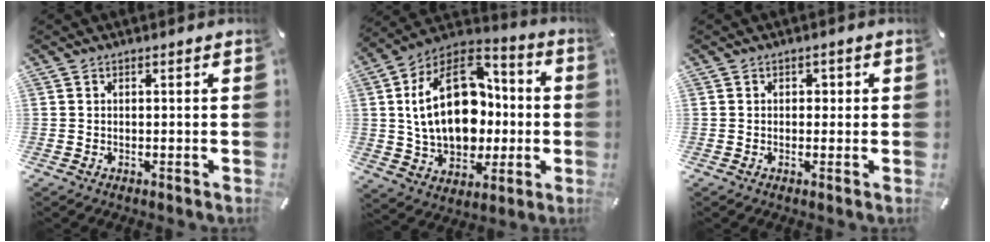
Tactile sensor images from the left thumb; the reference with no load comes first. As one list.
[{"total": 24.0, "force": [1.9, 16.9, 16.9], "torque": [-0.317, 0.012, 0.040]}, {"total": 1.4, "force": [0.0, 1.2, 0.6], "torque": [-0.006, 0.004, -0.006]}]